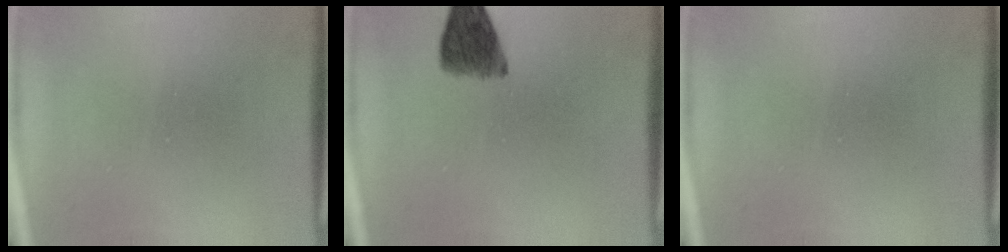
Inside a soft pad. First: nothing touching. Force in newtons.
{"total": 4.3}
{"total": 0.0}